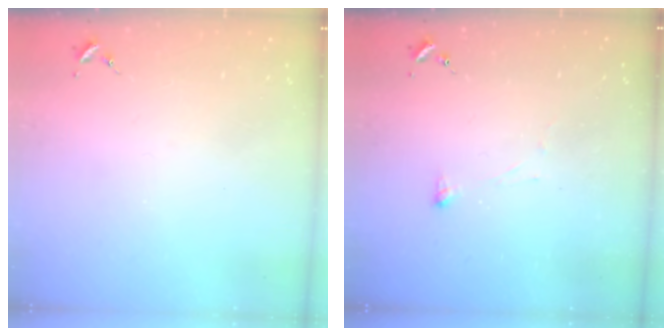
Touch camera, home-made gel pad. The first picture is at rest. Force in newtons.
{"total": 2.9, "press": 2.8, "slide": 0.4}